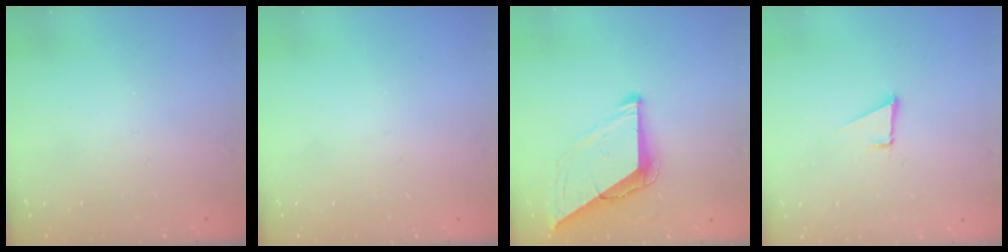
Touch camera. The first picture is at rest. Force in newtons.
{"total": 0.0}
{"total": 10.0, "press": 9.9, "slide": 1.0}
{"total": 1.7, "press": 1.7, "slide": 0.1}